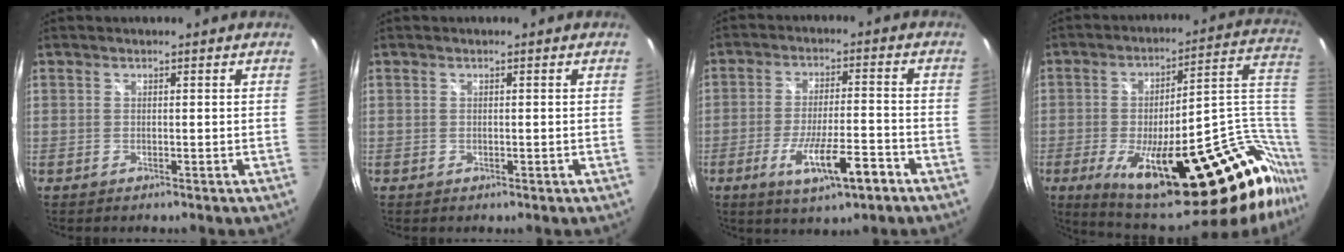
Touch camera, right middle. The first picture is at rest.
{"total": 0.0}
{"total": 9.8, "force": [-5.1, 2.2, 8.1], "torque": [-0.153, -0.019, -0.079]}
{"total": 33.5, "force": [-11.6, 10.2, 29.7], "torque": [-0.421, 0.000, -0.152]}